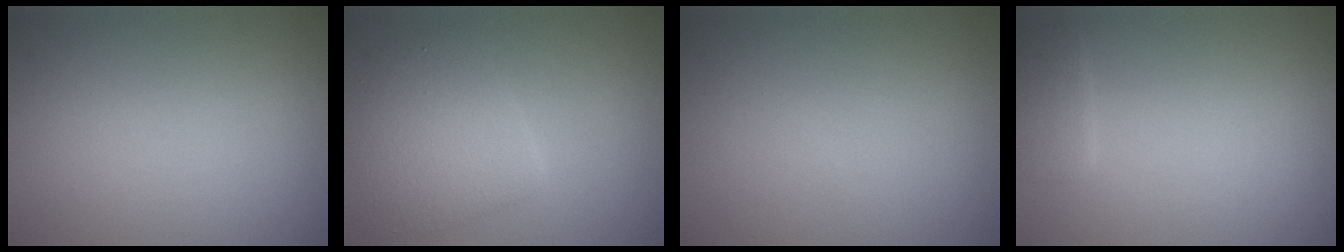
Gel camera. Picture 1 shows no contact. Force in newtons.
{"total": 4.7, "press": 4.7, "slide": 0.2}
{"total": 0.0}
{"total": 1.6, "press": 1.6, "slide": 0.1}